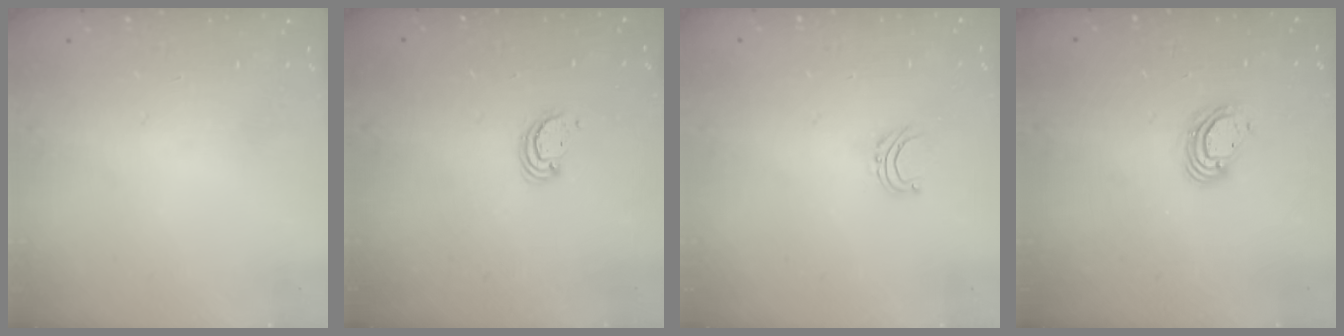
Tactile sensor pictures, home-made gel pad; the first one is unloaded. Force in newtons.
{"total": 2.3, "press": 2.3, "slide": 0.2}
{"total": 3.7, "press": 3.7, "slide": 0.3}
{"total": 7.3, "press": 7.2, "slide": 1.1}